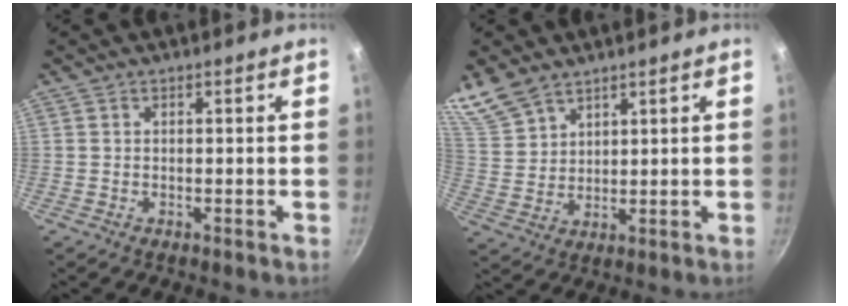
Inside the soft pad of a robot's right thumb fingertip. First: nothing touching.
{"total": 8.8, "force": [7.0, 4.4, 3.1], "torque": [-0.046, -0.021, 0.151]}